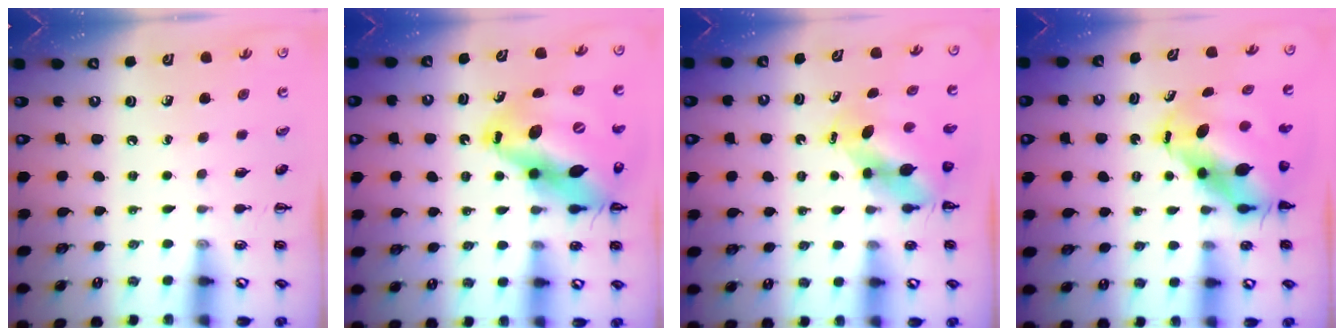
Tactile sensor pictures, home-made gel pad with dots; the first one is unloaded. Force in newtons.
{"total": 19.4, "press": 18.5, "slide": 5.6}
{"total": 7.3, "press": 7.2, "slide": 1.0}
{"total": 8.7, "press": 8.5, "slide": 1.9}